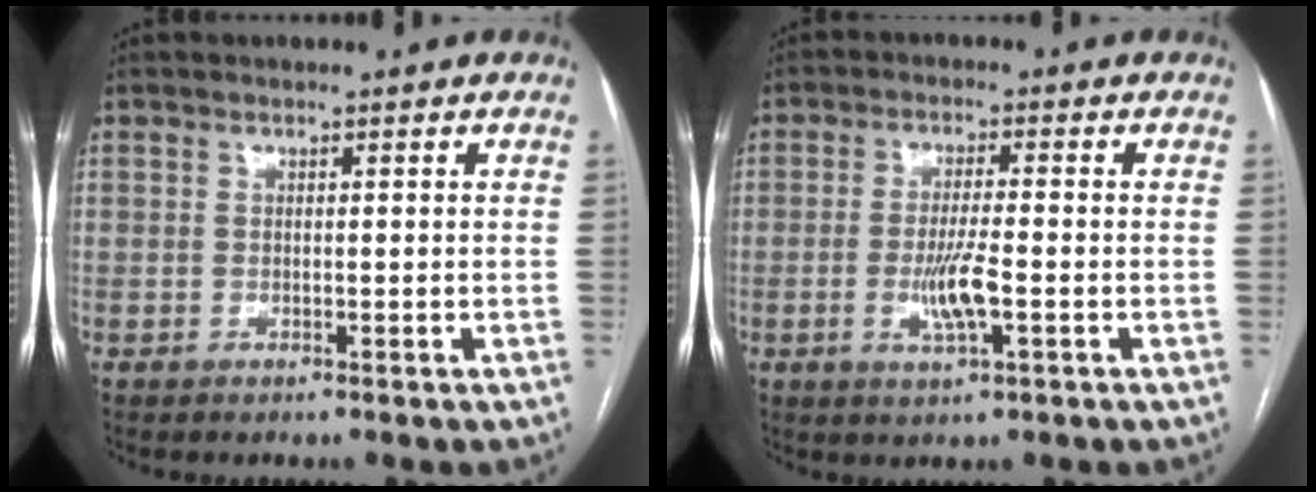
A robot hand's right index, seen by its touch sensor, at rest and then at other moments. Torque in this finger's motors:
{"motor_torque": [0.14, 0.00, 0.31, 0.08]}